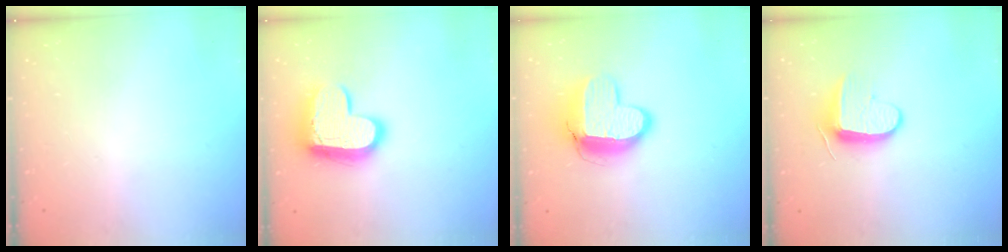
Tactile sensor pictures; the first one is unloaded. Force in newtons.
{"total": 14.9, "press": 14.9, "slide": 1.4}
{"total": 13.3, "press": 13.3, "slide": 1.0}
{"total": 9.3, "press": 9.3, "slide": 0.6}